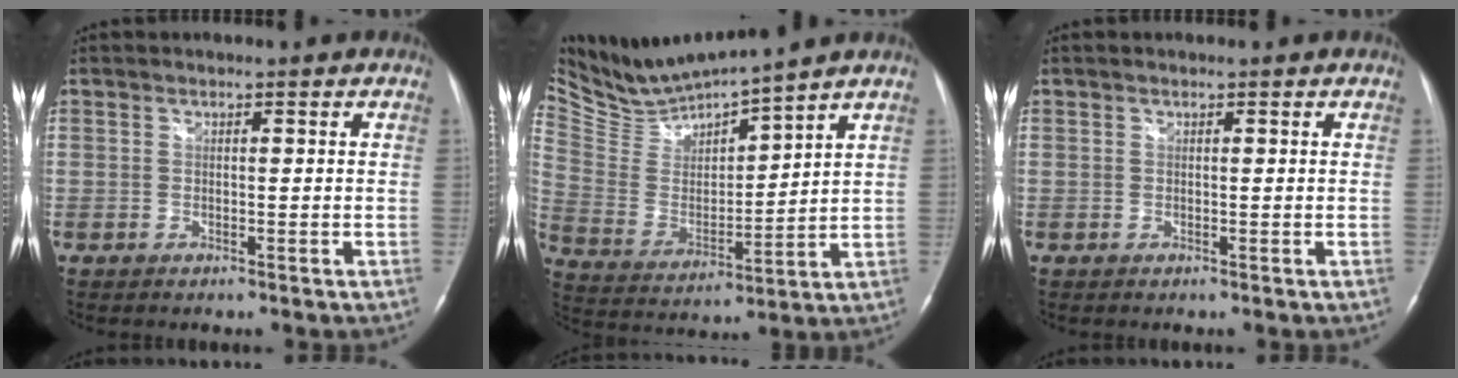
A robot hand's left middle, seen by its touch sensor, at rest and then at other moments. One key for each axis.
{"total": 10.7, "fx": 10.6, "fy": -0.7, "fz": 1.7, "tx": -0.057, "ty": -0.005, "tz": 0.226}
{"total": 0.0}